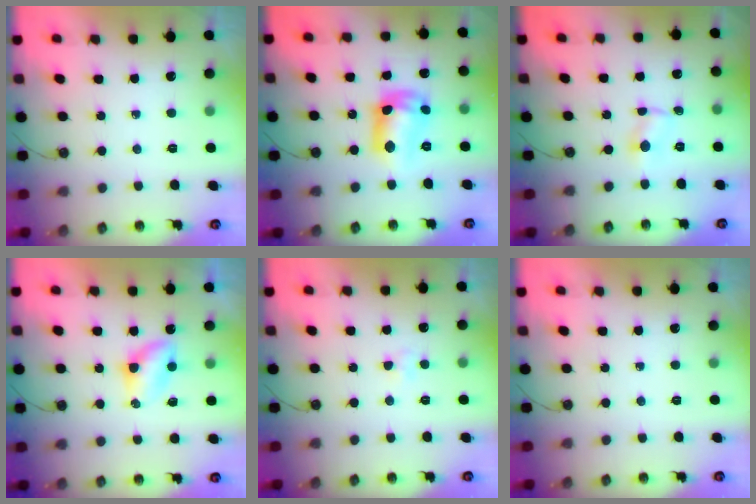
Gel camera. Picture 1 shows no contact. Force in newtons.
{"total": 11.7, "press": 11.7, "slide": 1.1}
{"total": 1.7, "press": 1.7, "slide": 0.2}
{"total": 4.3, "press": 4.3, "slide": 0.5}
{"total": 2.3, "press": 2.3, "slide": 0.5}
{"total": 0.0}